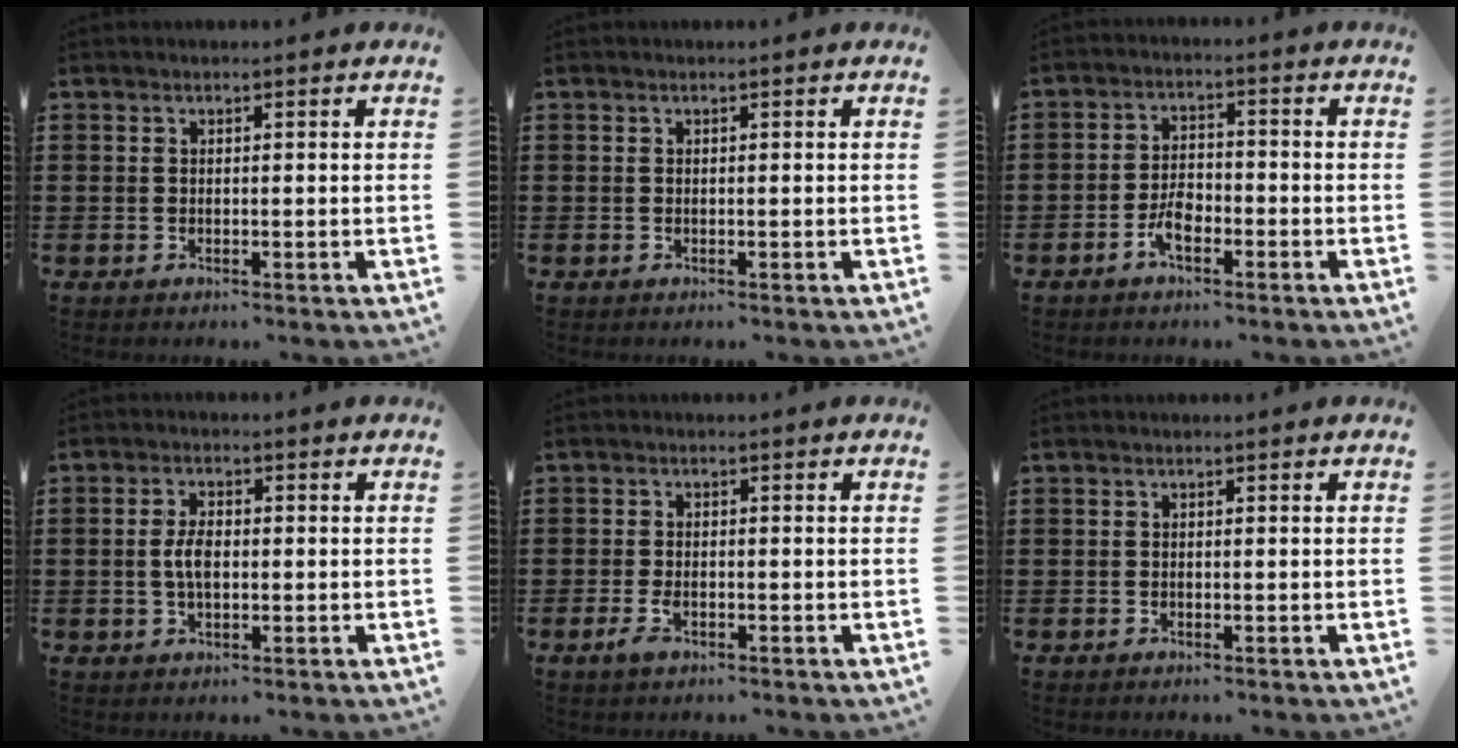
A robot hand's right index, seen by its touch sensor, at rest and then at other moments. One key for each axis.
{"total": 0.0}
{"total": 4.3, "fx": -2.2, "fy": 1.8, "fz": 3.1, "tx": -0.074, "ty": -0.002, "tz": -0.046}
{"total": 3.9, "fx": -0.1, "fy": 1.9, "fz": 3.4, "tx": -0.073, "ty": 0.003, "tz": -0.005}
{"total": 2.5, "fx": -1.1, "fy": 1.0, "fz": 2.0, "tx": -0.053, "ty": -0.011, "tz": -0.023}
{"total": 0.0}